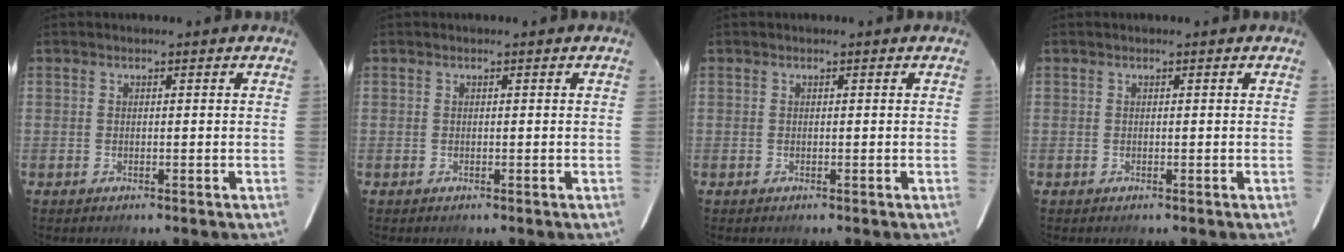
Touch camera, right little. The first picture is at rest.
{"total": 0.0}
{"total": 0.0}
{"total": 0.0}